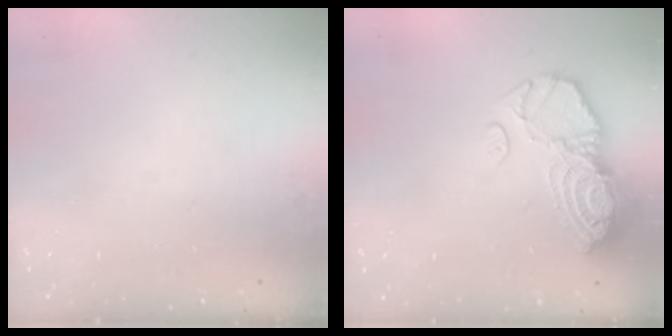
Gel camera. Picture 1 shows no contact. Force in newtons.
{"total": 11.9, "press": 11.8, "slide": 0.9}